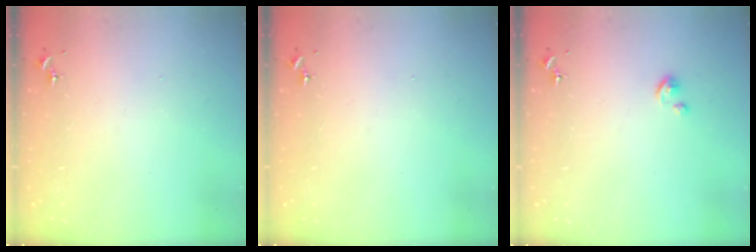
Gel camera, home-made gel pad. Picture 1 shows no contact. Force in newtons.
{"total": 0.0}
{"total": 2.5, "press": 2.5, "slide": 0.3}